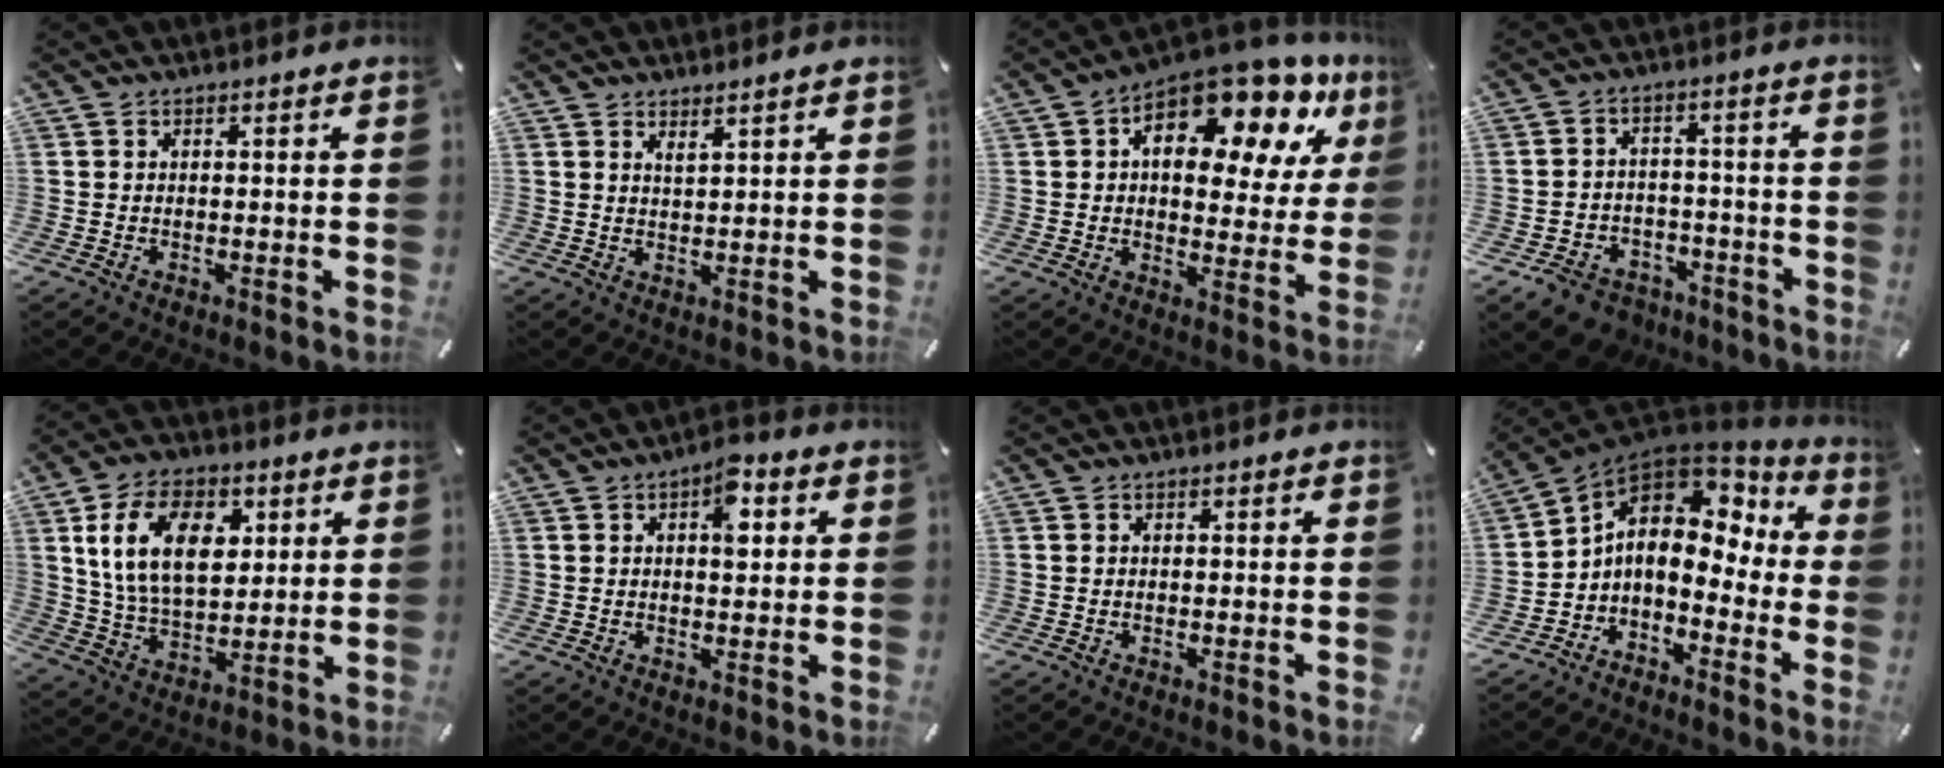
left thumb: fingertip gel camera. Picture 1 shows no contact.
{"total": 2.1, "force": [1.9, -0.3, 0.6], "torque": [-0.014, -0.008, 0.036]}
{"total": 17.4, "force": [10.3, 8.9, 10.9], "torque": [-0.158, -0.073, 0.169]}
{"total": 7.7, "force": [-5.7, 4.7, 2.4], "torque": [-0.037, 0.042, -0.101]}
{"total": 15.7, "force": [5.4, 10.1, 10.8], "torque": [-0.209, 0.003, 0.095]}
{"total": 6.2, "force": [1.9, 3.1, 5.0], "torque": [-0.057, -0.008, 0.021]}
{"total": 0.0}
{"total": 10.0, "force": [1.2, 7.4, 6.7], "torque": [-0.130, -0.013, 0.018]}